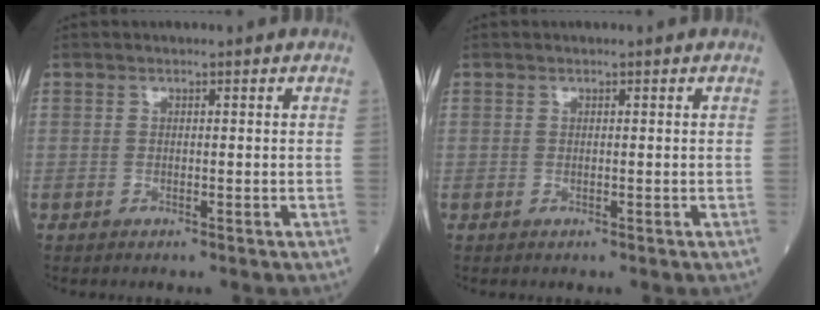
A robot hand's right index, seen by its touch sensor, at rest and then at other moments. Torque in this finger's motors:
{"motor_torque": [0.07, 0.03, 0.03, -0.01]}